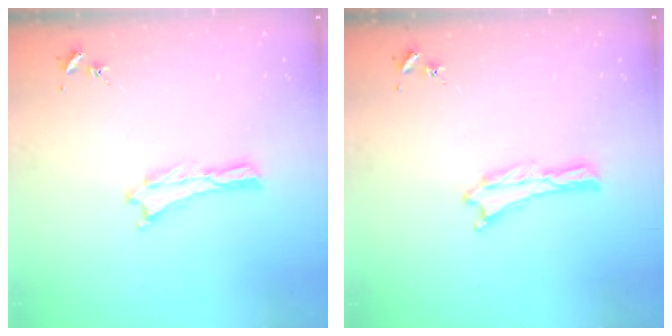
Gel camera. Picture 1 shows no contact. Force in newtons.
{"total": 0.0}